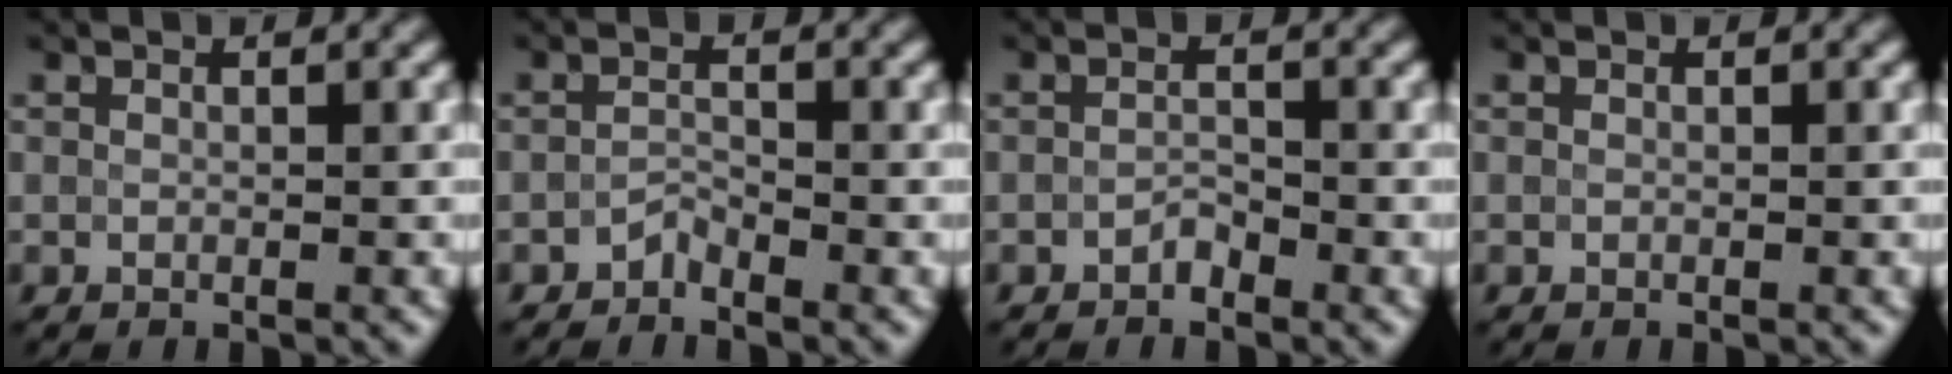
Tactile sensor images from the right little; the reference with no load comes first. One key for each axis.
{"total": 0.9, "fx": -0.9, "fy": 0.2, "fz": 0.2, "tx": -0.004, "ty": 0.005, "tz": -0.018}
{"total": 0.9, "fx": -0.7, "fy": 0.4, "fz": 0.4, "tx": -0.008, "ty": 0.002, "tz": -0.014}
{"total": 0.0}